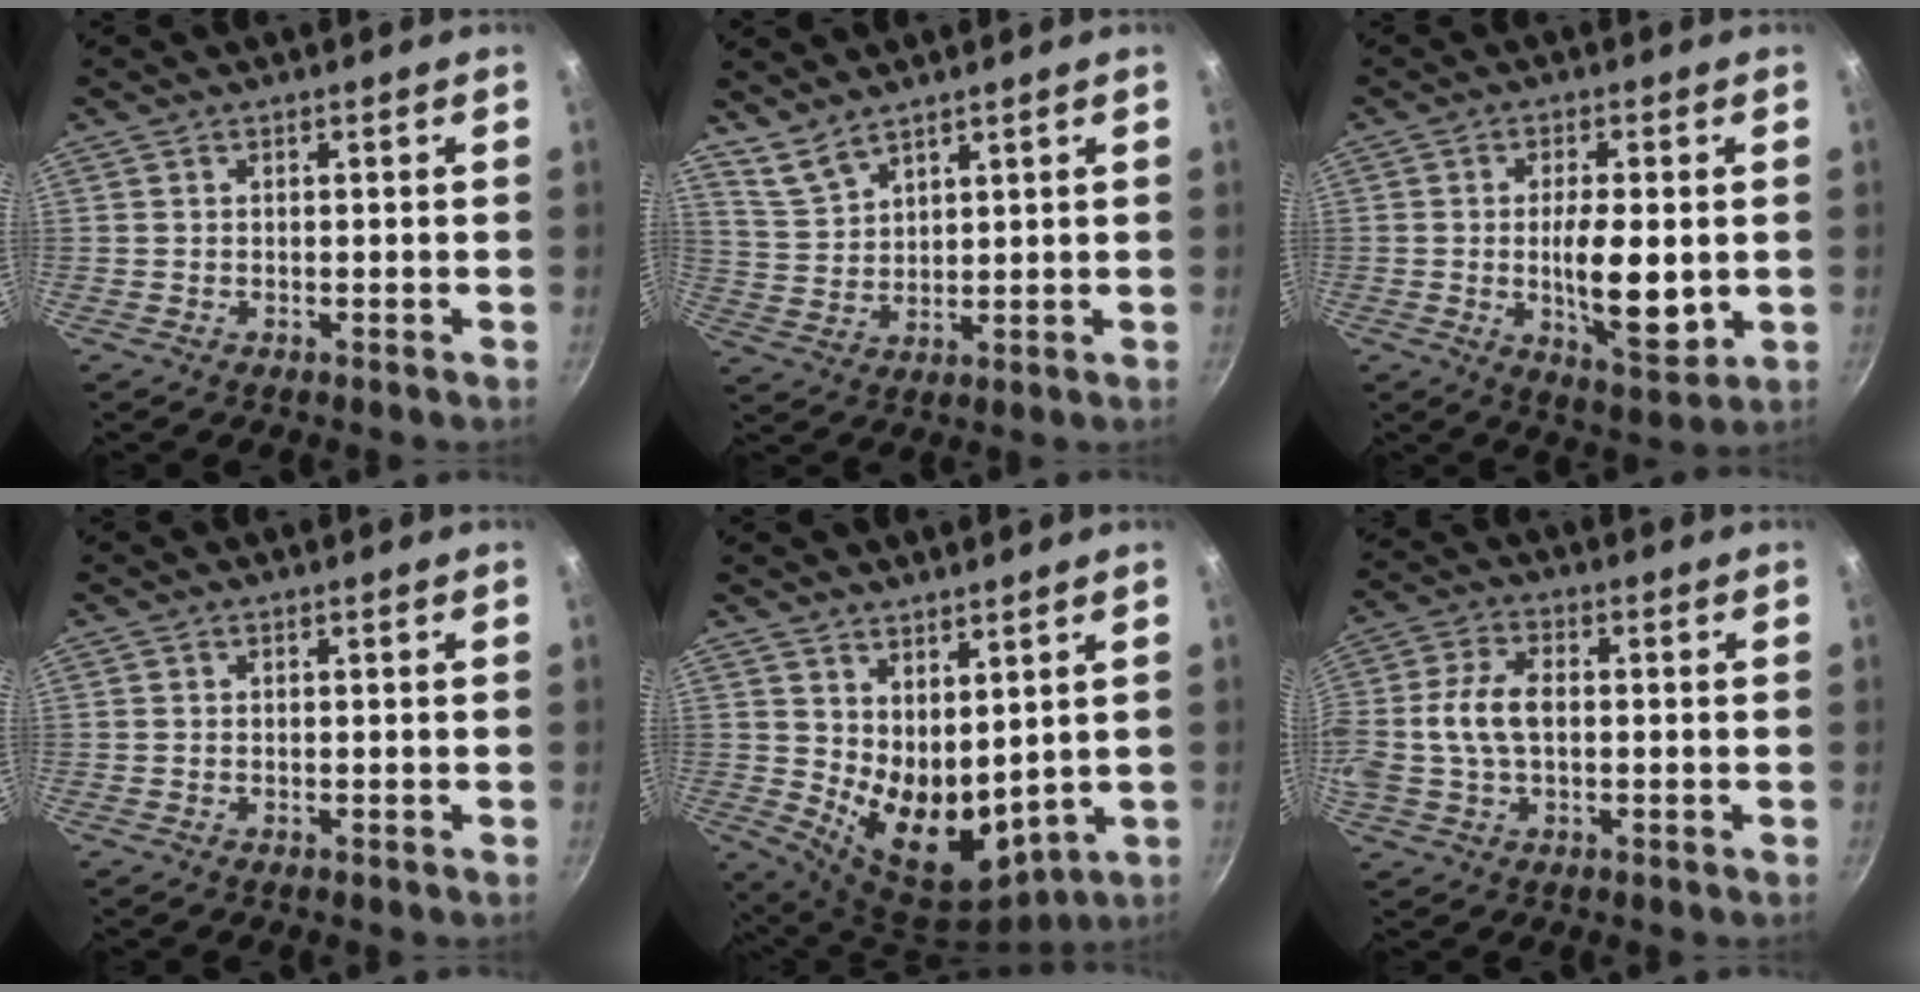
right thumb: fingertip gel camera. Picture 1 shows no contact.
{"total": 5.5, "force": [4.7, 1.9, 1.9], "torque": [-0.036, -0.022, 0.107]}
{"total": 11.4, "force": [-0.7, 4.3, 10.5], "torque": [-0.167, -0.015, -0.004]}
{"total": 0.0}
{"total": 12.3, "force": [4.0, 7.1, 9.2], "torque": [-0.113, -0.051, 0.093]}
{"total": 9.8, "force": [-0.2, 6.1, 7.6], "torque": [-0.151, 0.021, -0.014]}